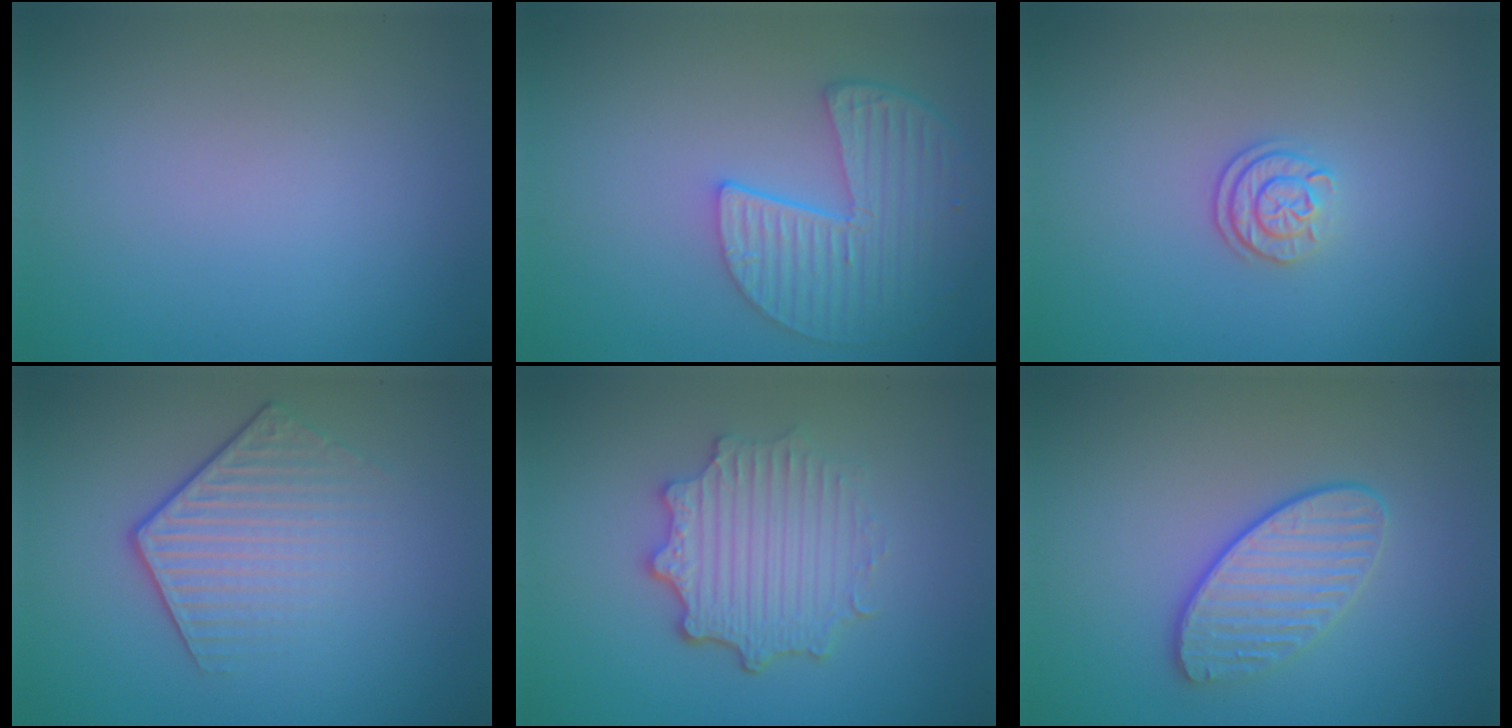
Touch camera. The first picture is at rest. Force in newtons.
{"total": 5.4, "press": 4.3, "slide": 3.1}
{"total": 2.3, "press": 1.7, "slide": 1.5}
{"total": 4.0, "press": 2.8, "slide": 2.9}
{"total": 5.0, "press": 3.9, "slide": 3.2}
{"total": 3.0, "press": 2.8, "slide": 1.2}